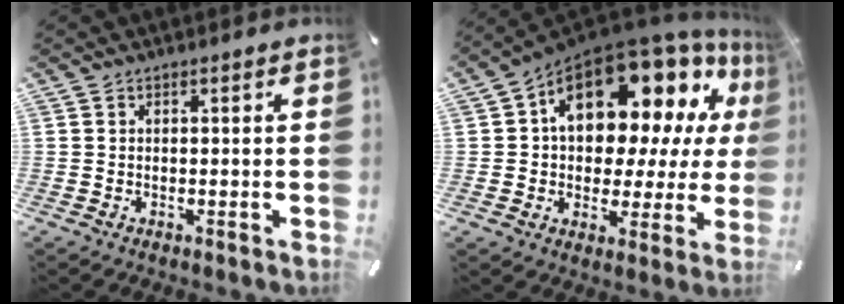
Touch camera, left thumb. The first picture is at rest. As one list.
[{"total": 19.3, "force": [9.3, 11.1, 12.7], "torque": [-0.195, -0.073, 0.154]}]